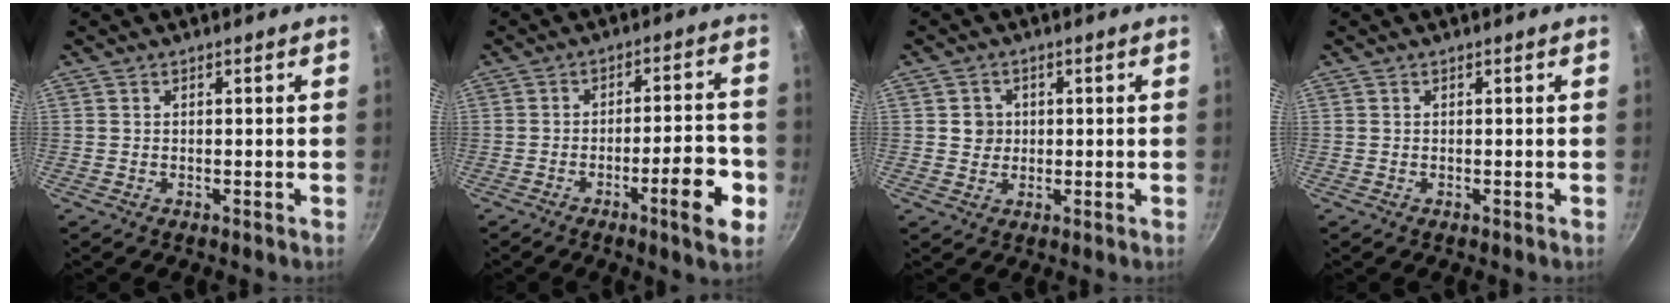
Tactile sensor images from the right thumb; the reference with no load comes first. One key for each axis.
{"total": 10.4, "fx": -4.0, "fy": 2.2, "fz": 9.3, "tx": -0.121, "ty": 0.026, "tz": -0.057}
{"total": 3.2, "fx": 0.5, "fy": 3.0, "fz": 0.9, "tx": 0.005, "ty": 0.003, "tz": 0.004}
{"total": 0.0}